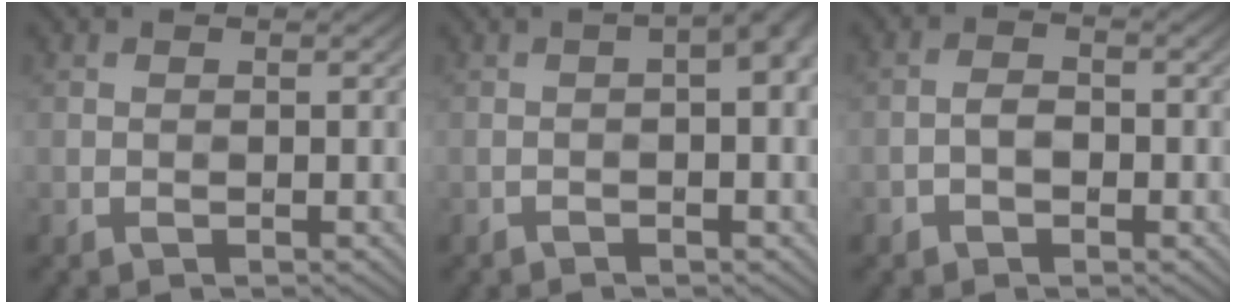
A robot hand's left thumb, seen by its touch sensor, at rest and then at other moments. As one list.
[{"total": 4.6, "force": [-0.3, 0.8, 4.5], "torque": [-0.055, 0.012, -0.005]}, {"total": 1.2, "force": [-0.7, 0.6, 0.8], "torque": [-0.020, 0.002, -0.016]}]